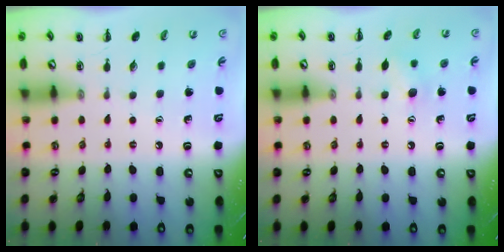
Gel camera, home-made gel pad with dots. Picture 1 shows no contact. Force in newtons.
{"total": 7.9, "press": 7.7, "slide": 1.4}